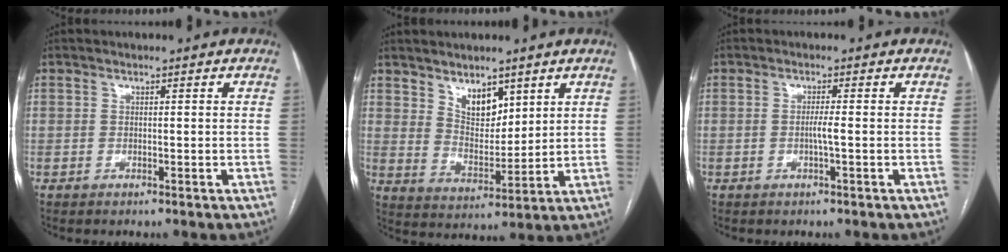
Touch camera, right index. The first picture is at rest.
{"total": 6.8, "force": [4.2, 3.5, 4.0], "torque": [-0.071, -0.007, 0.086]}
{"total": 1.8, "force": [-0.4, -0.2, 1.7], "torque": [-0.033, 0.000, -0.008]}